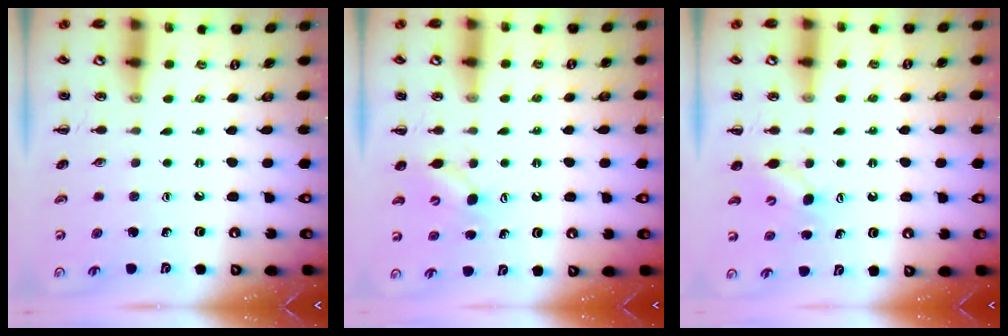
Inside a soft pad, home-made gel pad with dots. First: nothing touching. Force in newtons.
{"total": 4.3, "press": 4.1, "slide": 1.0}
{"total": 4.3, "press": 4.1, "slide": 1.0}